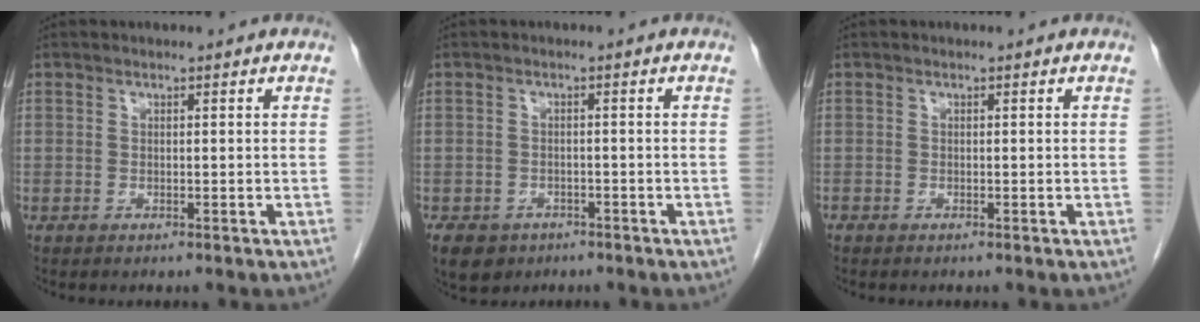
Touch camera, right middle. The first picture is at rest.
{"total": 5.8, "force": [-3.6, 4.2, 1.7], "torque": [-0.029, 0.001, -0.051]}
{"total": 0.0}